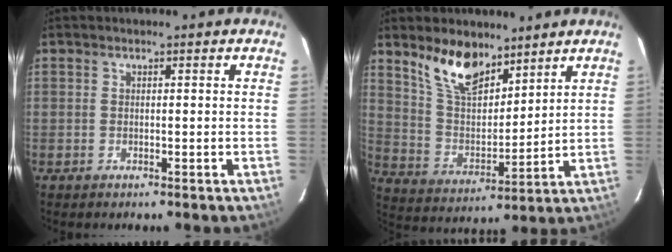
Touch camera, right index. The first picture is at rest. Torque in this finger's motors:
{"motor_torque": [0.61, 0.60, 0.42, 0.11]}